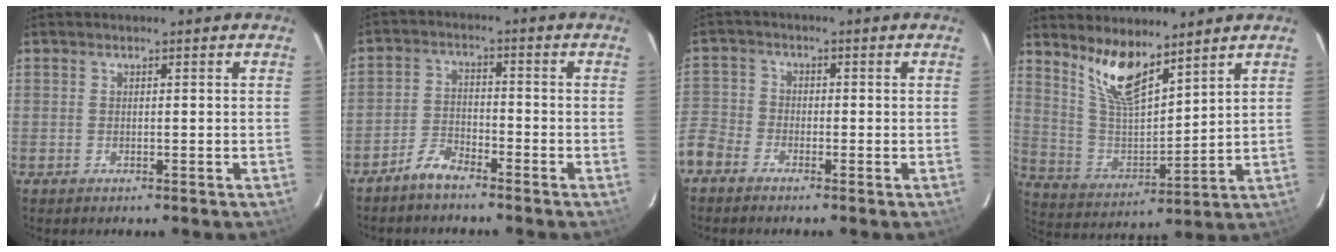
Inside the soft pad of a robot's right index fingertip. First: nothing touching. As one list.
[{"total": 4.4, "force": [-3.9, 1.2, 1.7], "torque": [-0.047, 0.009, -0.079]}, {"total": 6.8, "force": [-4.3, 5.0, 1.6], "torque": [-0.047, 0.011, -0.101]}, {"total": 11.1, "force": [8.2, 3.2, 6.8], "torque": [-0.133, -0.004, 0.170]}]